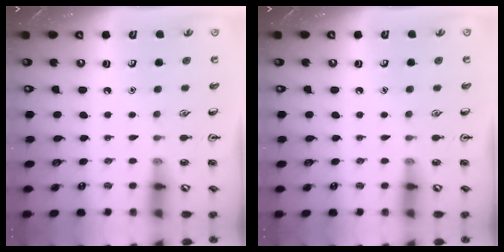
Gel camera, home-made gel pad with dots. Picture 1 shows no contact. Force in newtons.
{"total": 0.0}